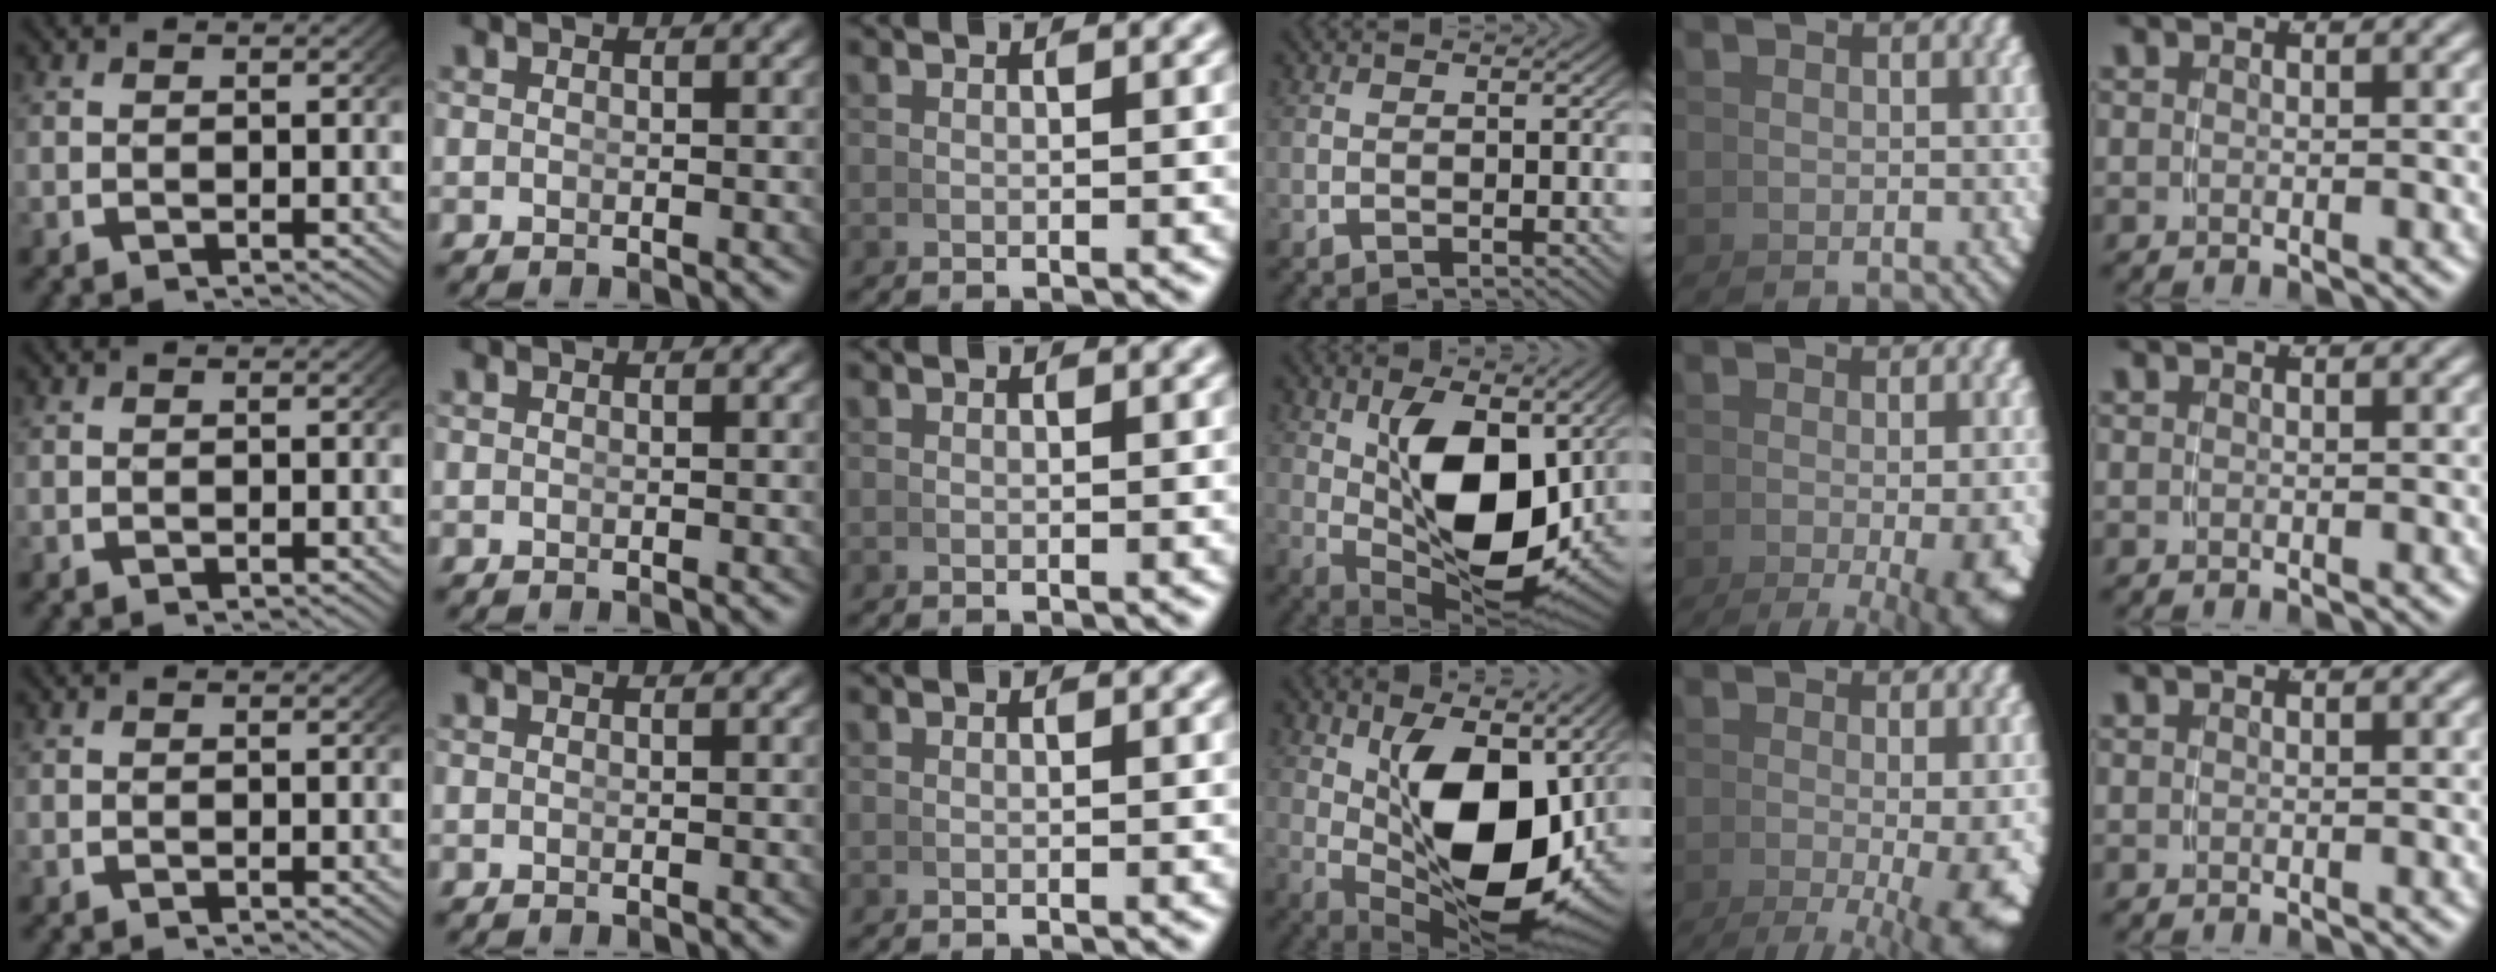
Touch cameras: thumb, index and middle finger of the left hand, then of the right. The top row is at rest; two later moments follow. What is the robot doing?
{"motion": "grasp_and_lifting", "object": "pen"}